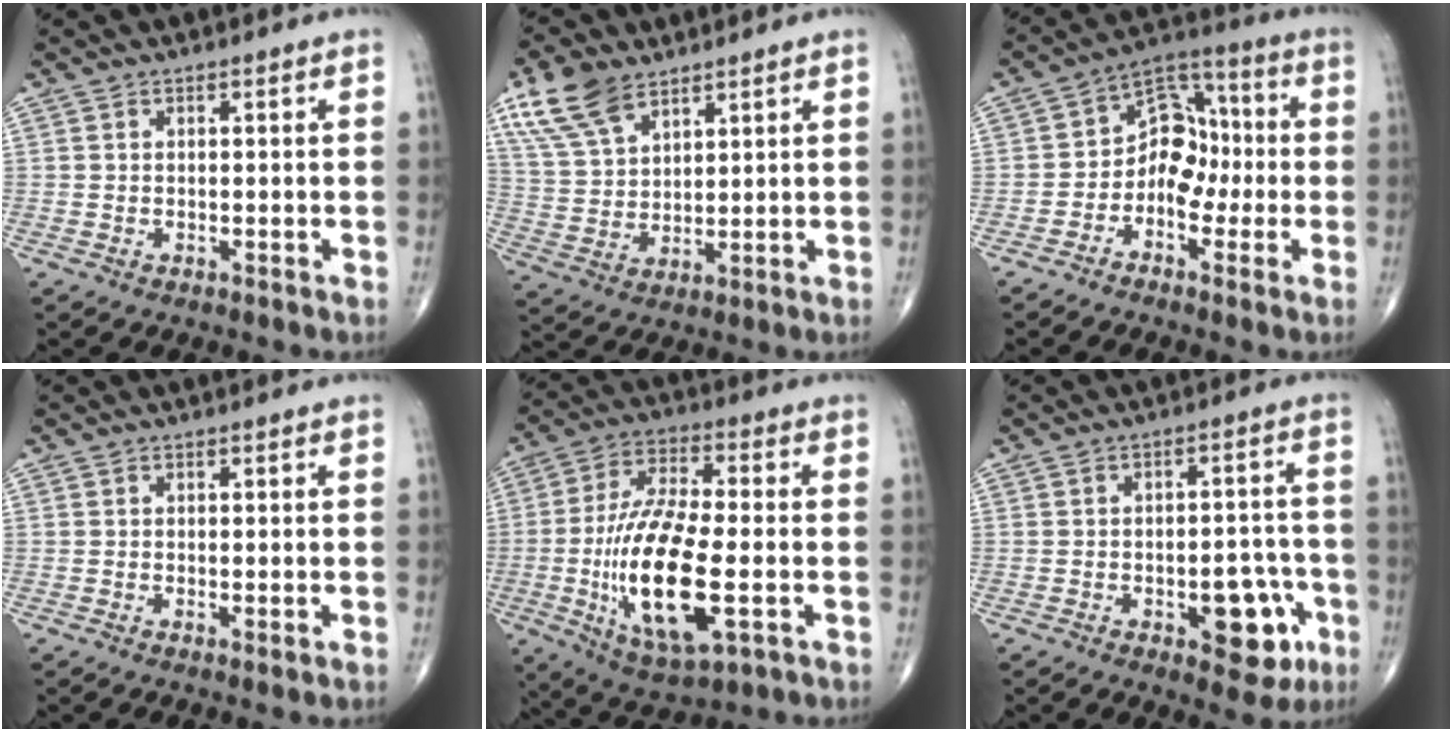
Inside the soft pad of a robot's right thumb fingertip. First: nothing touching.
{"total": 11.4, "force": [7.2, 6.0, 6.4], "torque": [-0.119, -0.017, 0.147]}
{"total": 10.2, "force": [-1.7, 7.4, 6.8], "torque": [-0.069, 0.044, -0.046]}
{"total": 1.0, "force": [-0.3, 0.2, 1.0], "torque": [-0.018, -0.004, -0.005]}
{"total": 20.5, "force": [-4.1, 7.5, 18.6], "torque": [-0.366, 0.004, -0.063]}
{"total": 10.8, "force": [-4.1, 5.4, 8.5], "torque": [-0.073, 0.030, -0.047]}